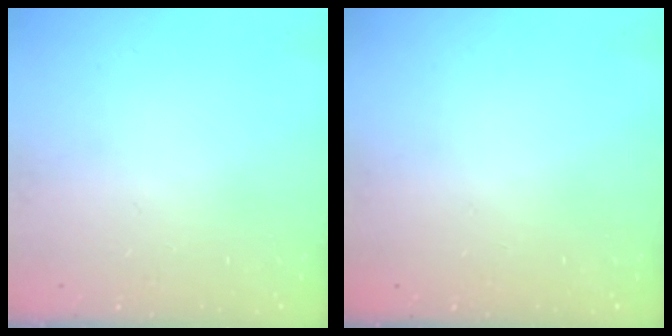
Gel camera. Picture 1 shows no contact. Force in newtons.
{"total": 0.0}